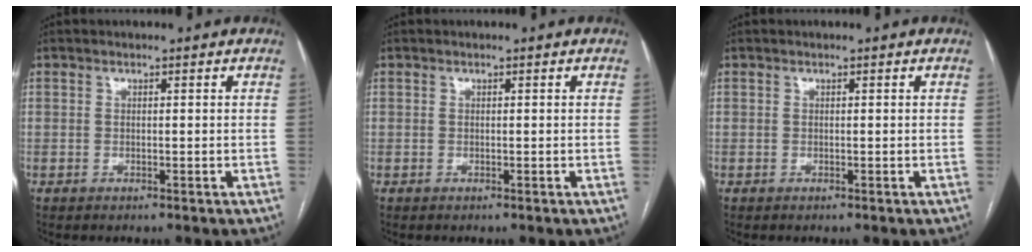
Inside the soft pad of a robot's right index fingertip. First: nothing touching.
{"total": 0.0}
{"total": 0.0}